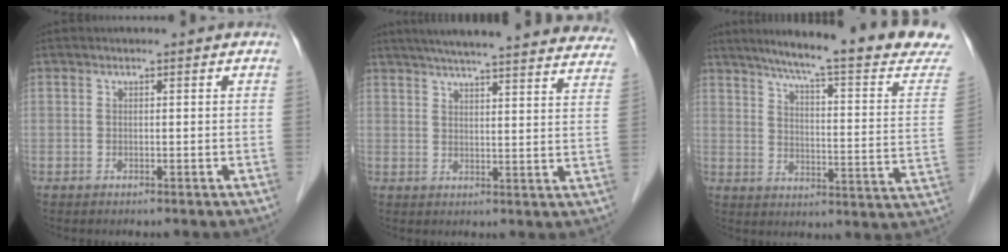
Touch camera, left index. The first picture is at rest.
{"total": 30.2, "force": [27.3, 2.9, 12.5], "torque": [-0.193, -0.038, 0.326]}
{"total": 23.2, "force": [19.8, 0.2, 12.1], "torque": [-0.165, -0.055, 0.246]}